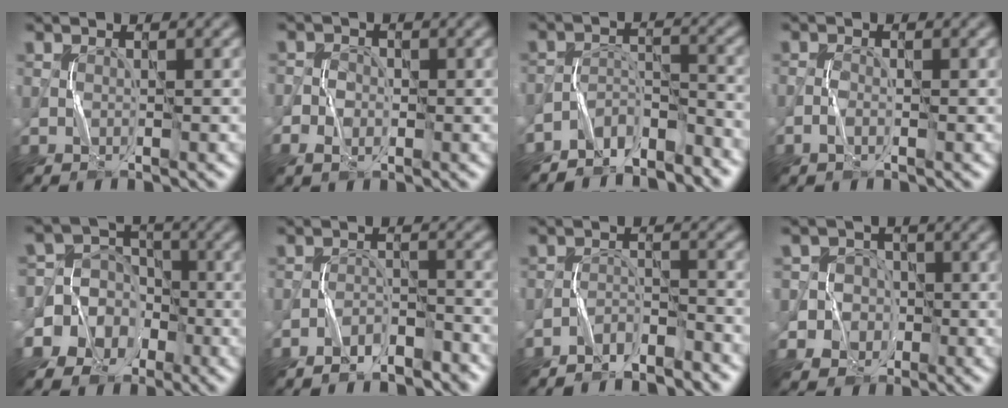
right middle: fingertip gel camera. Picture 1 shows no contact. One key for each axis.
{"total": 2.3, "fx": -0.8, "fy": 1.8, "fz": 1.2, "tx": -0.013, "ty": 0.001, "tz": -0.017}
{"total": 5.4, "fx": -4.9, "fy": 1.8, "fz": 1.5, "tx": -0.018, "ty": -0.005, "tz": -0.092}
{"total": 0.8, "fx": -0.4, "fy": 0.3, "fz": 0.7, "tx": -0.014, "ty": 0.002, "tz": -0.010}
{"total": 9.6, "fx": -3.8, "fy": 8.5, "fz": 2.3, "tx": -0.061, "ty": 0.011, "tz": -0.091}
{"total": 3.6, "fx": -3.1, "fy": 1.3, "fz": 1.4, "tx": -0.024, "ty": 0.002, "tz": -0.056}
{"total": 3.2, "fx": -3.0, "fy": 0.6, "fz": 0.6, "tx": -0.011, "ty": 0.003, "tz": -0.061}
{"total": 4.9, "fx": -1.5, "fy": 4.7, "fz": 0.4, "tx": 0.005, "ty": 0.010, "tz": -0.047}